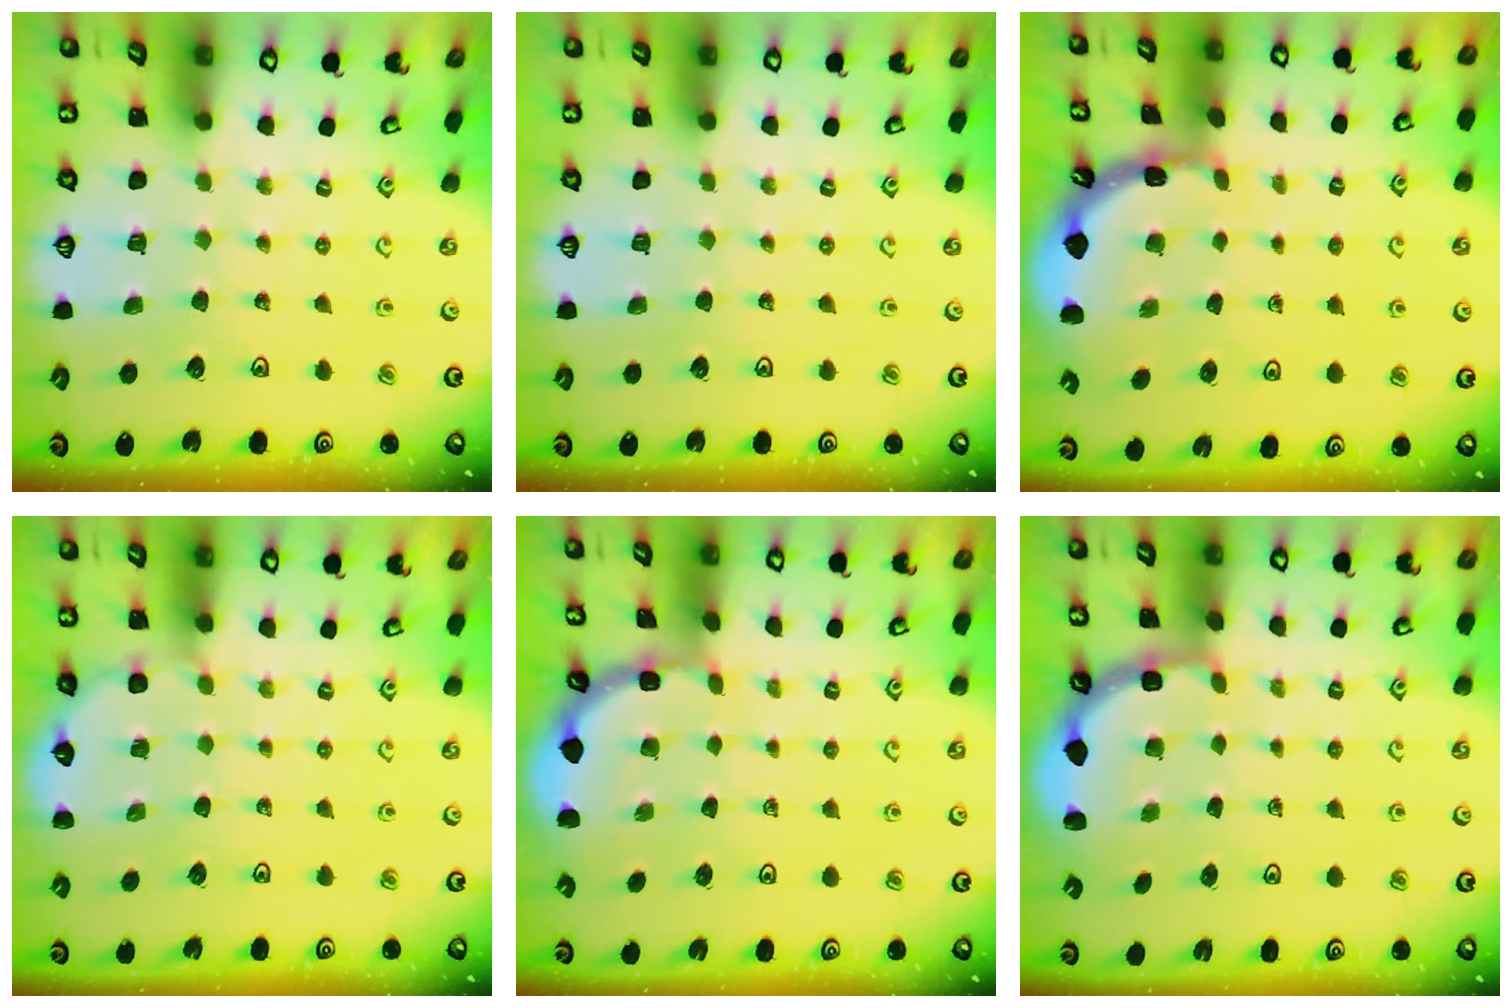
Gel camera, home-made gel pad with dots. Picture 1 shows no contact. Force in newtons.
{"total": 0.0}
{"total": 1.7, "press": 1.6, "slide": 0.1}
{"total": 3.1, "press": 2.6, "slide": 1.7}
{"total": 1.6, "press": 1.6, "slide": 0.1}
{"total": 2.7, "press": 2.4, "slide": 1.4}